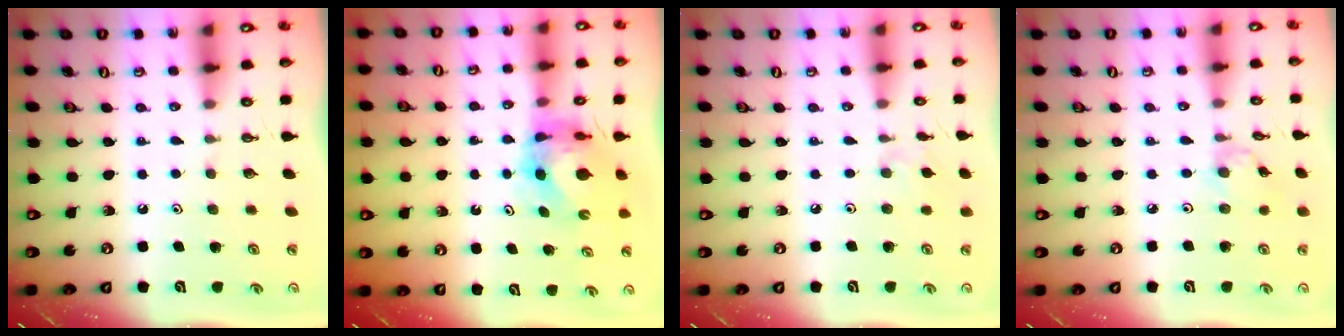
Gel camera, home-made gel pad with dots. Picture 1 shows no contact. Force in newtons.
{"total": 6.7, "press": 6.7, "slide": 0.7}
{"total": 1.9, "press": 1.9, "slide": 0.4}
{"total": 1.7, "press": 1.6, "slide": 0.4}